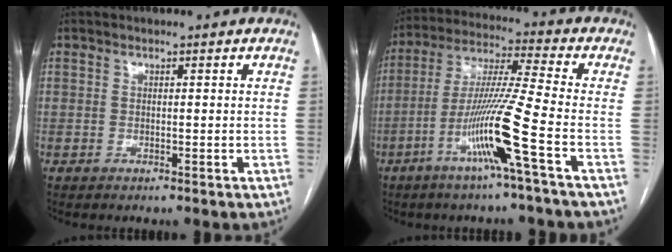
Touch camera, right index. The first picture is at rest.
{"total": 12.7, "force": [-5.2, -1.8, 11.5], "torque": [-0.224, -0.007, -0.104]}